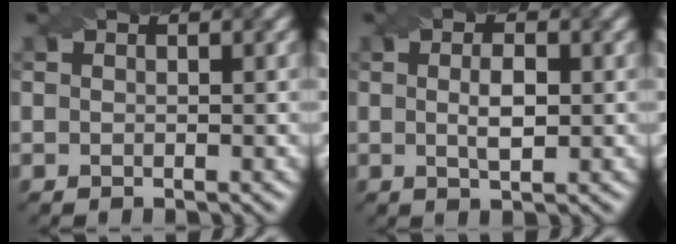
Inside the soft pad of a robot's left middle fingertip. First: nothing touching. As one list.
[{"total": 2.4, "force": [0.1, 0.7, 2.3], "torque": [-0.045, 0.000, 0.001]}]